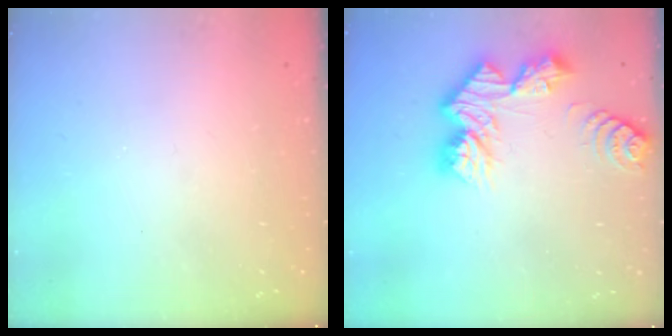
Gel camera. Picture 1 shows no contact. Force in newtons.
{"total": 12.8, "press": 12.7, "slide": 1.1}